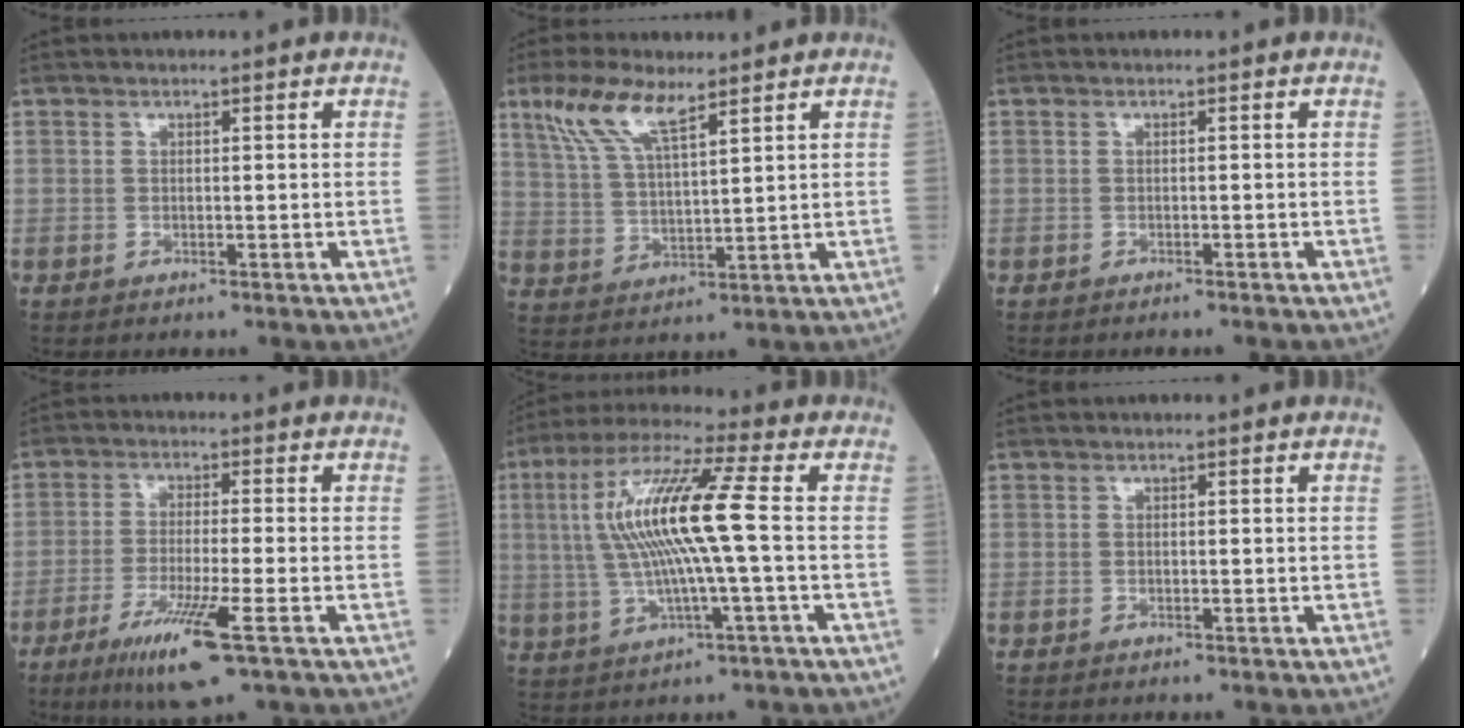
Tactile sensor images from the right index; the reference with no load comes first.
{"total": 8.5, "force": [5.6, 1.6, 6.2], "torque": [-0.138, 0.010, 0.118]}
{"total": 1.8, "force": [-1.6, 0.0, 0.7], "torque": [-0.014, -0.001, -0.017]}
{"total": 9.0, "force": [-4.6, -0.2, 7.7], "torque": [-0.149, -0.027, -0.079]}
{"total": 14.0, "force": [0.9, 0.4, 14.0], "torque": [-0.285, 0.016, 0.014]}
{"total": 0.0}